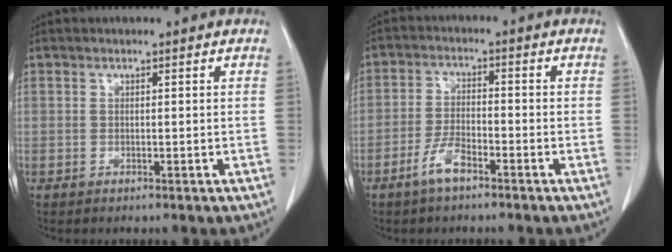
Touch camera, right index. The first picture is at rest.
{"total": 4.6, "force": [-3.1, 1.2, 3.1], "torque": [-0.068, 0.000, -0.061]}